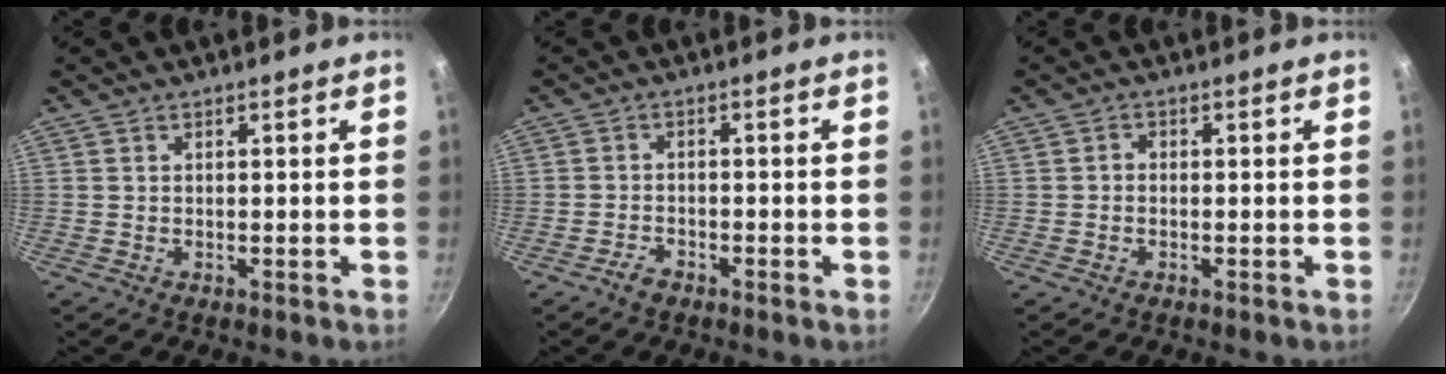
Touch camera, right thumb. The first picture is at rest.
{"total": 2.2, "force": [-1.8, 0.7, 1.0], "torque": [-0.024, 0.016, -0.032]}
{"total": 0.9, "force": [-0.3, 0.7, 0.5], "torque": [-0.007, 0.005, -0.007]}